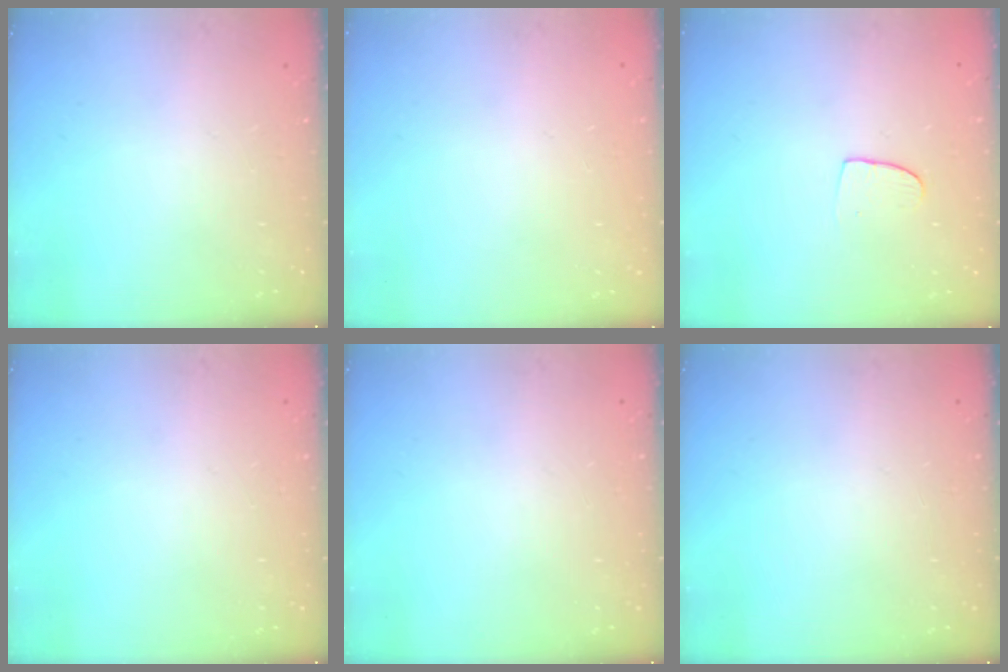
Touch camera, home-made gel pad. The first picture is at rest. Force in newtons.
{"total": 0.0}
{"total": 6.3, "press": 6.2, "slide": 0.6}
{"total": 0.0}
{"total": 0.0}
{"total": 0.0}